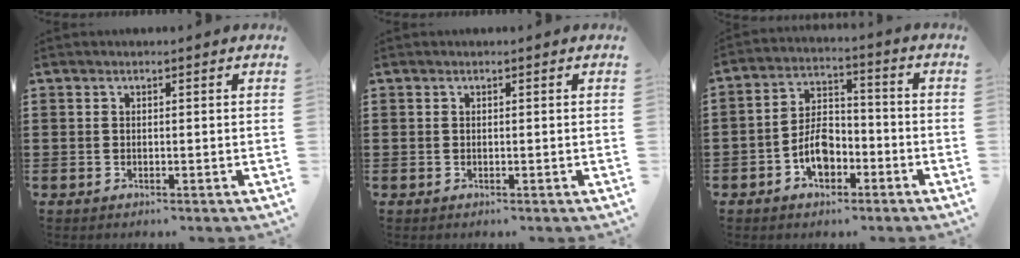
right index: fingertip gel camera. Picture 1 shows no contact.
{"total": 0.0}
{"total": 6.4, "force": [-2.8, 4.0, 4.0], "torque": [-0.074, 0.008, -0.055]}